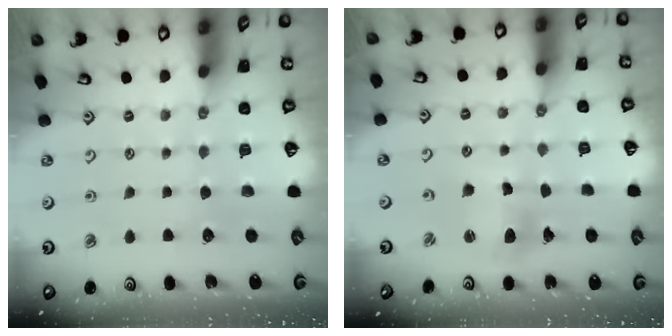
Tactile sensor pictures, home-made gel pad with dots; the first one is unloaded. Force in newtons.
{"total": 9.0, "press": 8.9, "slide": 1.4}